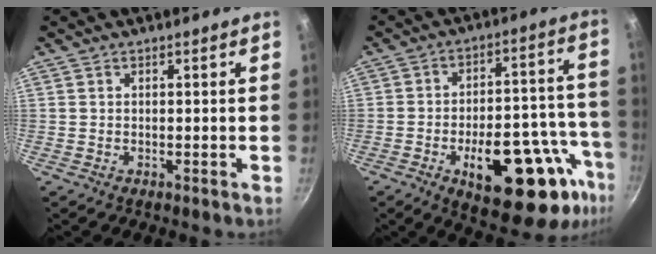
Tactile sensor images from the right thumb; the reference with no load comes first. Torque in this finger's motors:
{"motor_torque": [2.58, 2.43, 1.64, -0.44, 0.43]}